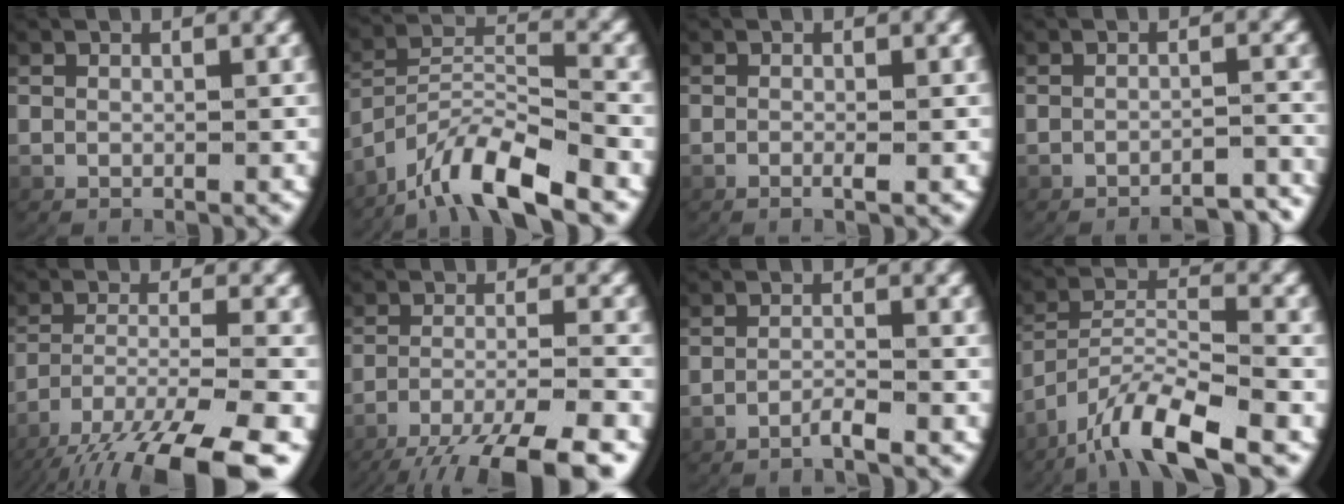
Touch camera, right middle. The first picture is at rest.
{"total": 7.9, "force": [-4.6, 4.3, 4.9], "torque": [-0.107, -0.023, -0.069]}
{"total": 1.0, "force": [-0.6, 0.2, 0.8], "torque": [-0.021, 0.000, -0.012]}
{"total": 4.7, "force": [-4.5, 0.4, 1.0], "torque": [-0.010, -0.007, -0.069]}
{"total": 8.0, "force": [-3.9, 2.7, 6.4], "torque": [-0.126, -0.033, -0.035]}
{"total": 7.9, "force": [-5.1, 2.0, 5.6], "torque": [-0.094, -0.025, -0.062]}
{"total": 1.7, "force": [-1.5, 0.0, 0.8], "torque": [-0.022, 0.001, -0.029]}
{"total": 6.8, "force": [-3.5, 3.4, 4.7], "torque": [-0.106, -0.018, -0.053]}